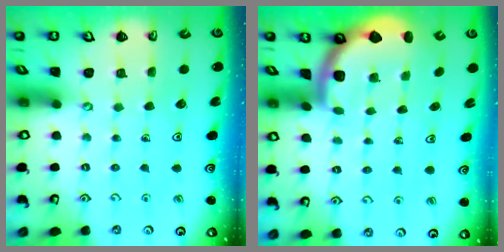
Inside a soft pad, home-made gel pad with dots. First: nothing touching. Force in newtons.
{"total": 1.9, "press": 1.9, "slide": 0.3}